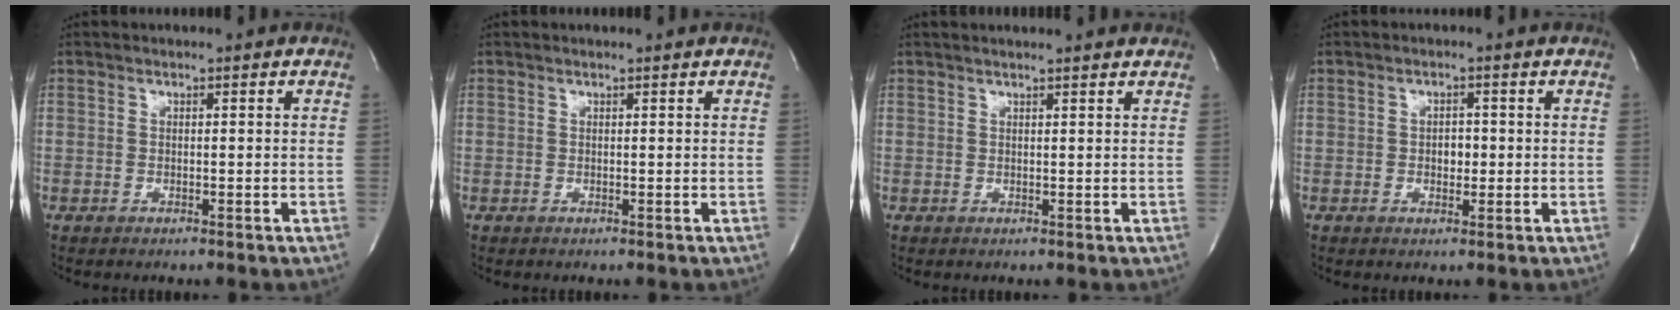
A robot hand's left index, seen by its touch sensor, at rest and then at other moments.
{"total": 0.6, "force": [0.6, -0.1, 0.1], "torque": [-0.005, 0.000, 0.008]}
{"total": 7.7, "force": [7.1, 0.5, 2.9], "torque": [-0.040, 0.023, 0.074]}
{"total": 1.9, "force": [-0.2, 1.3, 1.4], "torque": [-0.019, 0.000, -0.002]}